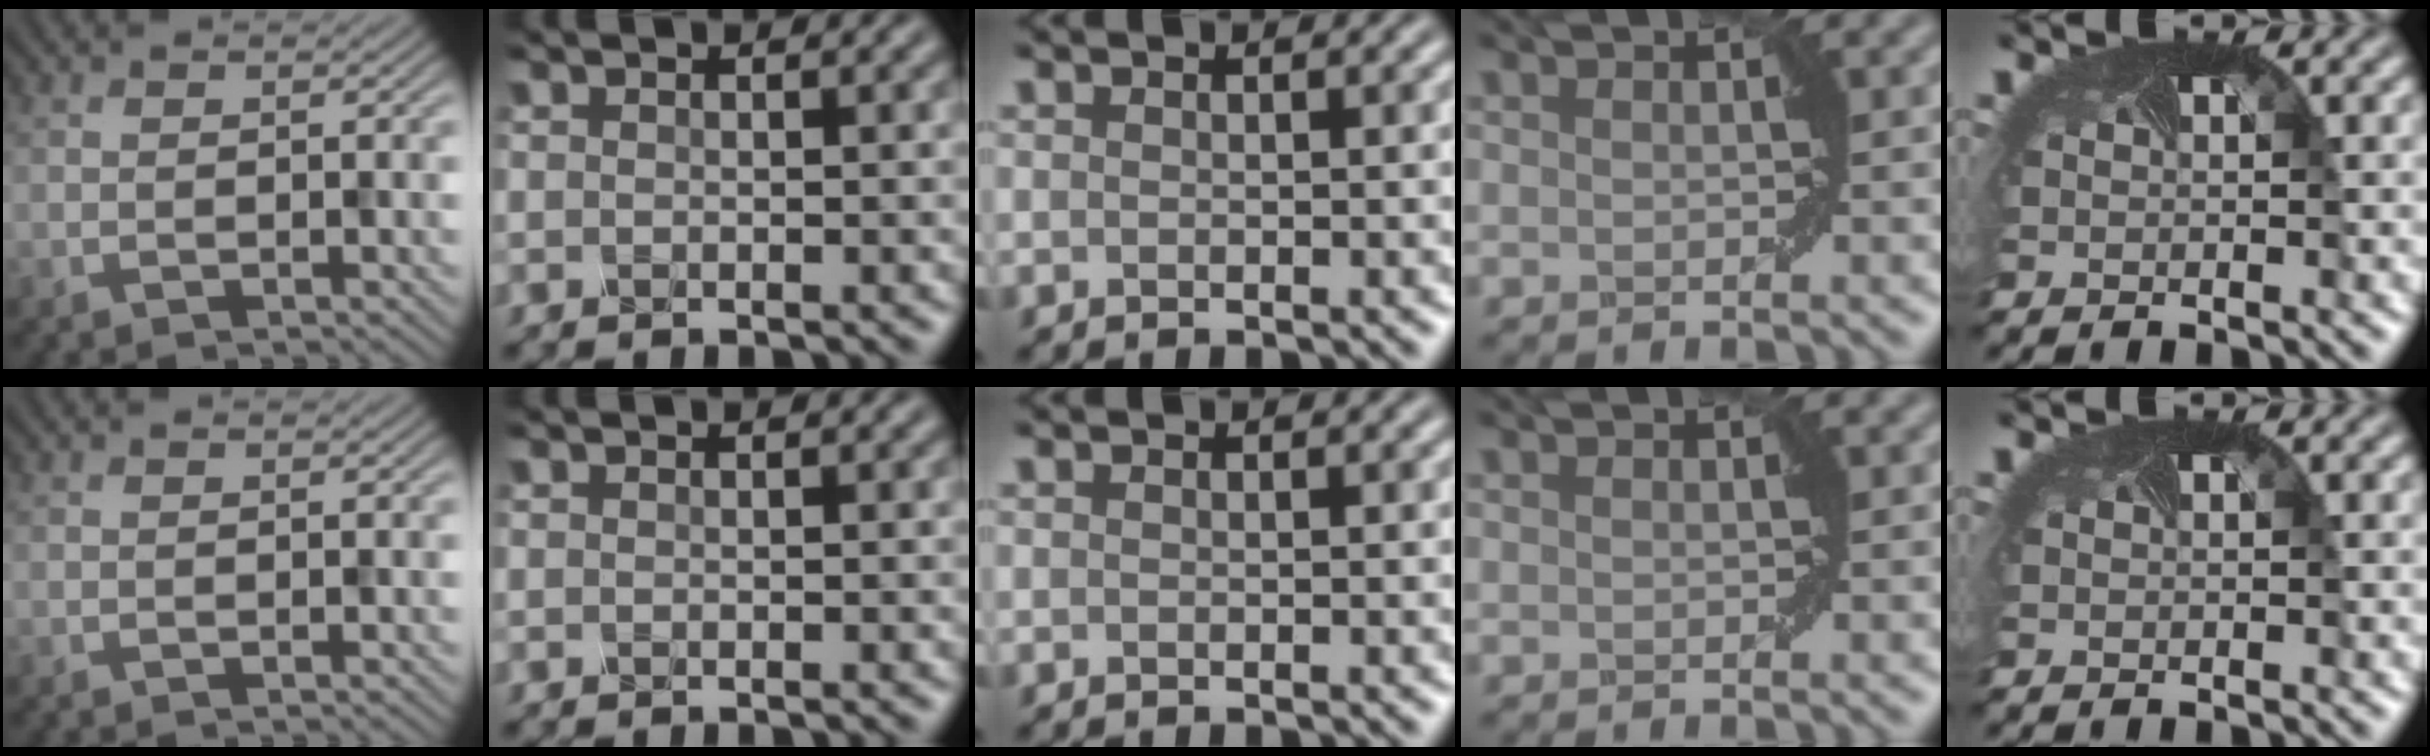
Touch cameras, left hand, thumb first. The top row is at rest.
{}